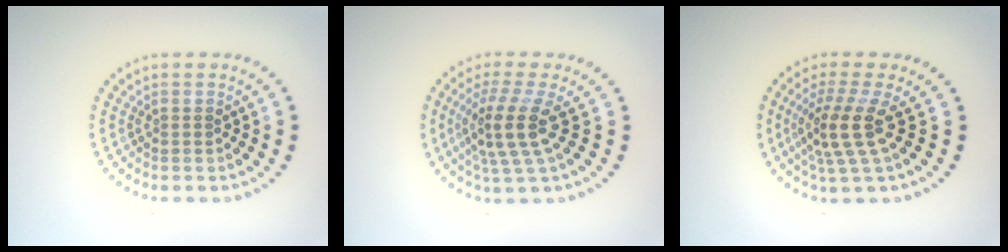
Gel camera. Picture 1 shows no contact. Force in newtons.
{"total": 4.1, "press": 3.1, "slide": 2.7}
{"total": 3.9, "press": 2.9, "slide": 2.6}